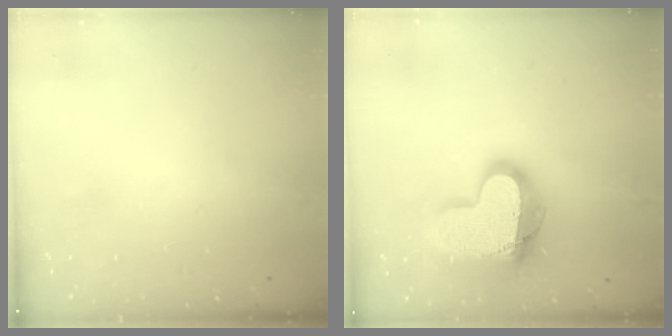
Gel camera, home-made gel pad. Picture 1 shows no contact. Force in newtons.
{"total": 18.9, "press": 18.8, "slide": 1.5}